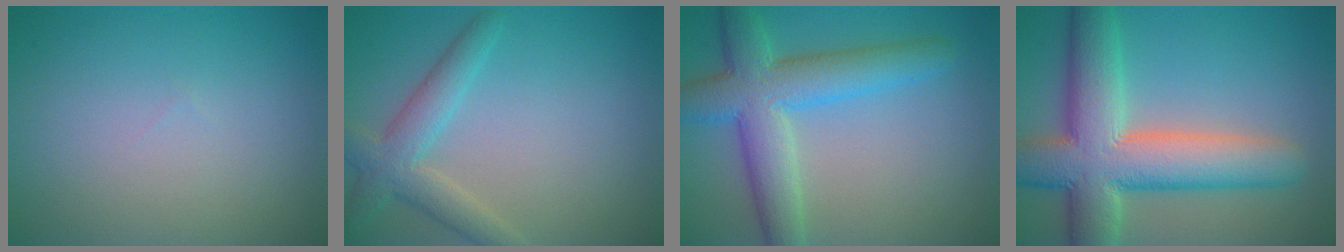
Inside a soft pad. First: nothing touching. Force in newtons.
{"total": 3.8, "press": 3.8, "slide": 0.3}
{"total": 7.3, "press": 7.3, "slide": 0.3}
{"total": 10.9, "press": 10.9, "slide": 0.7}